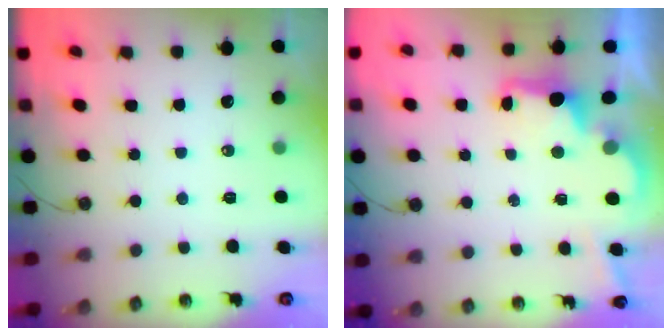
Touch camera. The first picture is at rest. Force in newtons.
{"total": 2.7, "press": 2.6, "slide": 0.8}